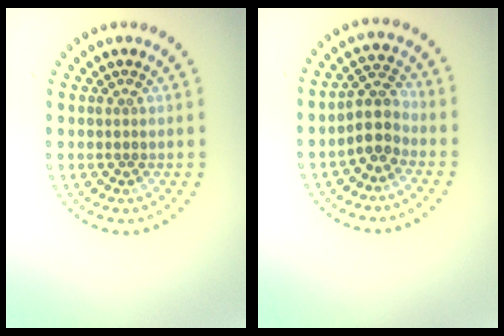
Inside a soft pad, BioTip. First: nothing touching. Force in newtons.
{"total": 2.9, "press": 2.4, "slide": 1.6}